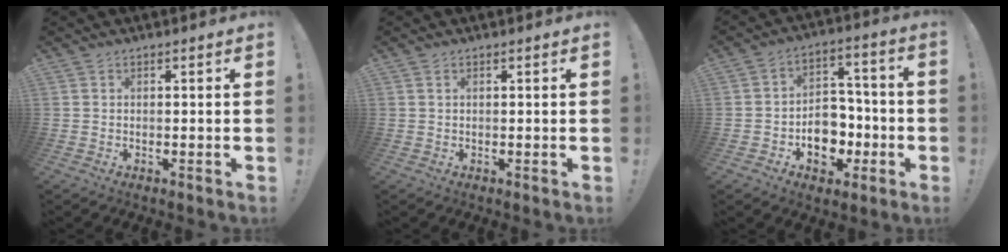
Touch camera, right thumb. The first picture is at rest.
{"total": 0.6, "force": [0.3, 0.1, 0.5], "torque": [-0.017, 0.003, 0.006]}
{"total": 12.1, "force": [-3.9, 9.7, 6.2], "torque": [-0.075, 0.031, -0.059]}